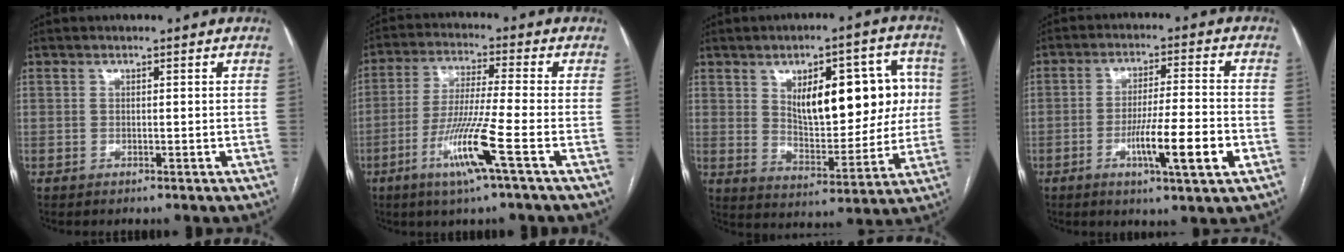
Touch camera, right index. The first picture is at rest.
{"total": 10.6, "force": [-4.5, -1.1, 9.5], "torque": [-0.186, -0.018, -0.090]}
{"total": 15.8, "force": [3.7, 7.0, 13.6], "torque": [-0.184, 0.029, 0.067]}
{"total": 10.4, "force": [-3.6, 0.4, 9.7], "torque": [-0.161, -0.007, -0.060]}